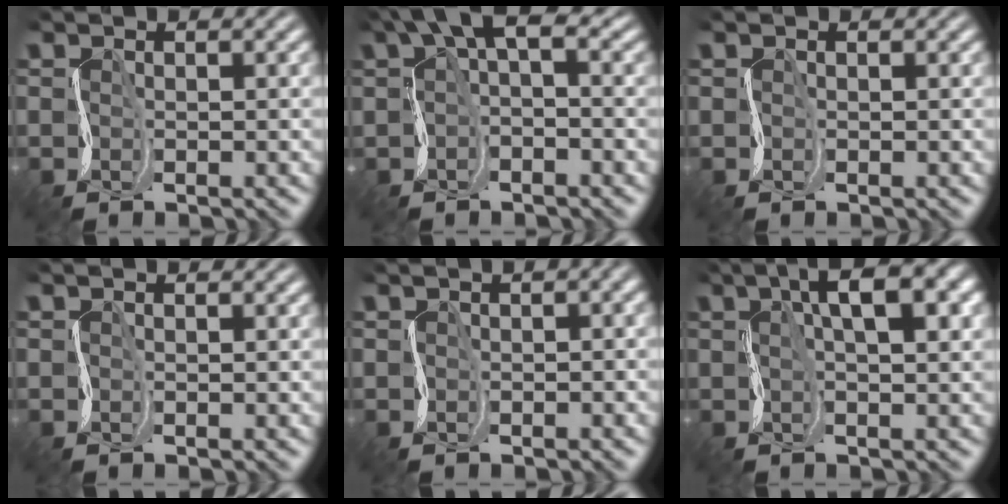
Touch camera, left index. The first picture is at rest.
{"total": 4.8, "force": [1.8, 1.9, 4.0], "torque": [-0.064, 0.016, 0.019]}
{"total": 0.0}
{"total": 0.0}
{"total": 3.7, "force": [1.2, 1.9, 3.0], "torque": [-0.046, 0.016, 0.010]}
{"total": 7.0, "force": [2.5, 2.4, 6.1], "torque": [-0.094, 0.016, 0.031]}